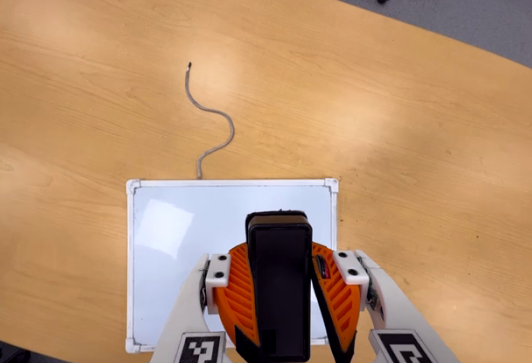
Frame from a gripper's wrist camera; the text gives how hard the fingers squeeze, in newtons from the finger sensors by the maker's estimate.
{"total": 10.2, "left": 9.6, "right": 10.9}